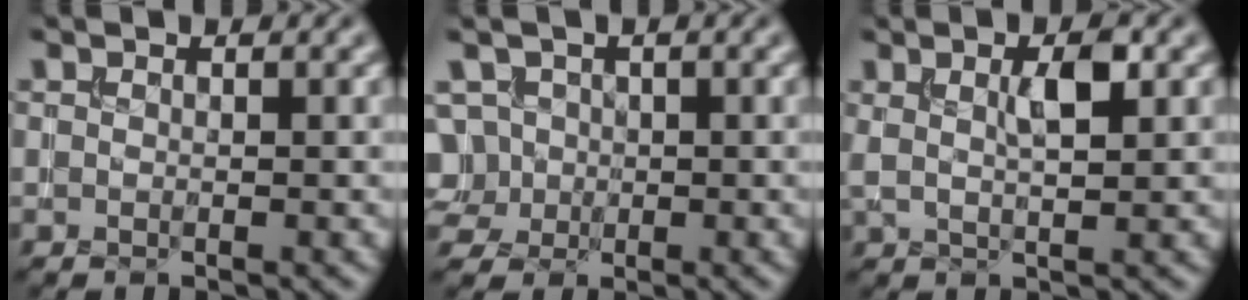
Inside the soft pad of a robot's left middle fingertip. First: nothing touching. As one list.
[{"total": 4.2, "force": [0.1, 3.9, 1.7], "torque": [-0.032, 0.030, -0.006]}, {"total": 3.0, "force": [1.1, 0.7, 2.7], "torque": [-0.049, 0.003, 0.018]}]